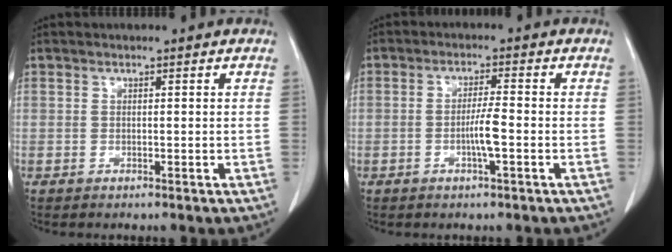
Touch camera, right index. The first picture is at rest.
{"total": 3.8, "force": [-1.1, 0.1, 3.7], "torque": [-0.070, -0.002, -0.021]}